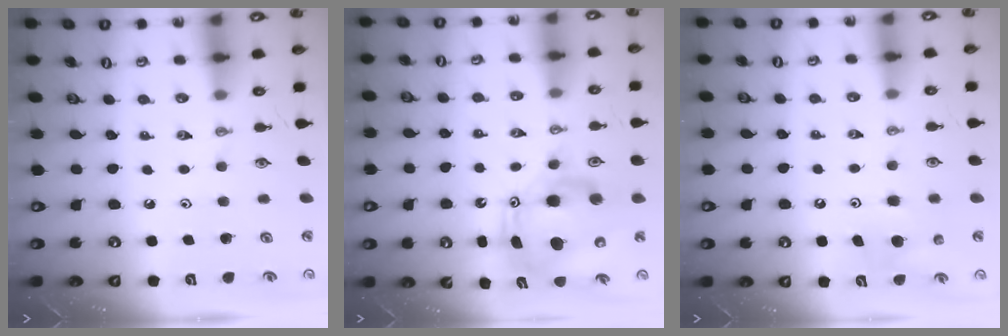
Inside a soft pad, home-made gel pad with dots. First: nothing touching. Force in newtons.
{"total": 10.9, "press": 10.8, "slide": 2.0}
{"total": 6.0, "press": 6.0, "slide": 0.3}